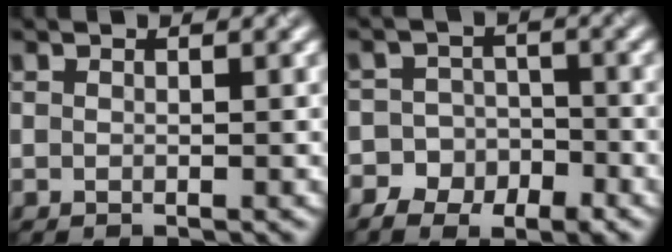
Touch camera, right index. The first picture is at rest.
{"total": 5.4, "force": [-3.9, 3.8, 0.6], "torque": [0.014, 0.004, -0.071]}